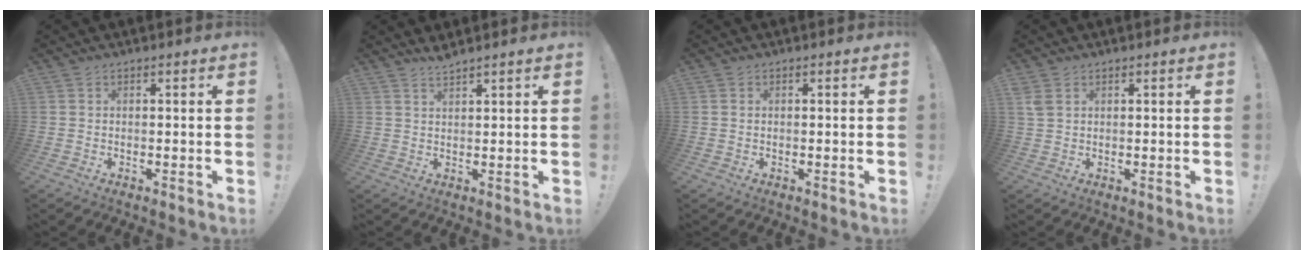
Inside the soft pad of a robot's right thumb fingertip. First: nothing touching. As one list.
[{"total": 2.4, "force": [2.1, -0.6, 0.9], "torque": [-0.021, -0.010, 0.036]}, {"total": 0.0}, {"total": 2.8, "force": [1.4, 1.7, 1.8], "torque": [-0.031, -0.001, 0.027]}]